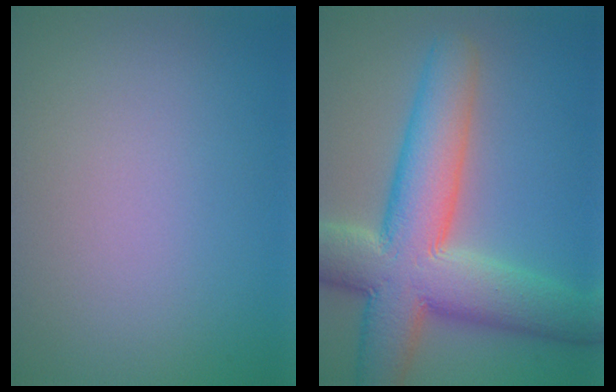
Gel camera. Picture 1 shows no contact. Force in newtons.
{"total": 11.5, "press": 11.5, "slide": 0.7}